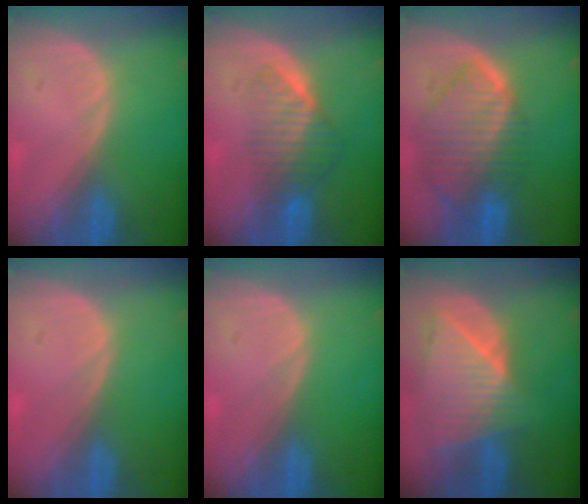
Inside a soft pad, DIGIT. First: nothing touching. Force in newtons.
{"total": 6.6, "press": 5.6, "slide": 3.5}
{"total": 10.1, "press": 8.6, "slide": 5.2}
{"total": 0.6, "press": 0.2, "slide": 0.5}
{"total": 0.0}
{"total": 9.1, "press": 8.1, "slide": 4.0}